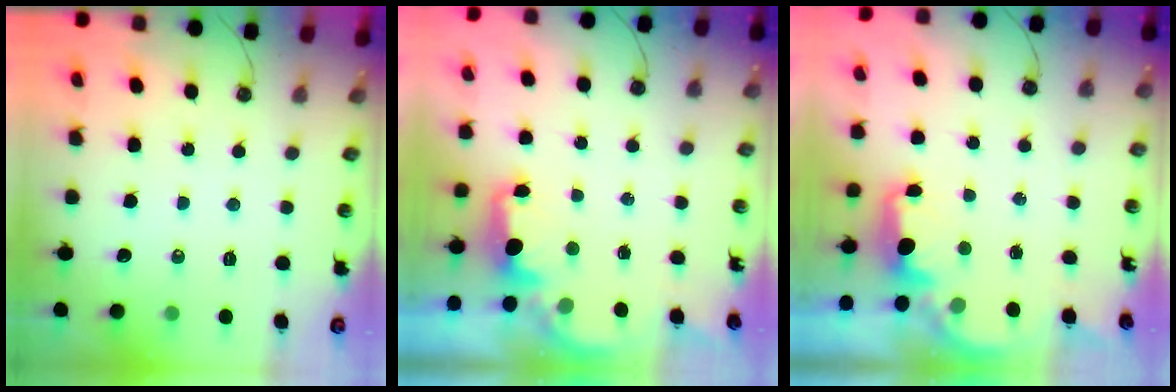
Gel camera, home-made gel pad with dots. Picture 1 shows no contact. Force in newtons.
{"total": 2.3, "press": 2.2, "slide": 0.8}
{"total": 2.2, "press": 2.1, "slide": 0.8}